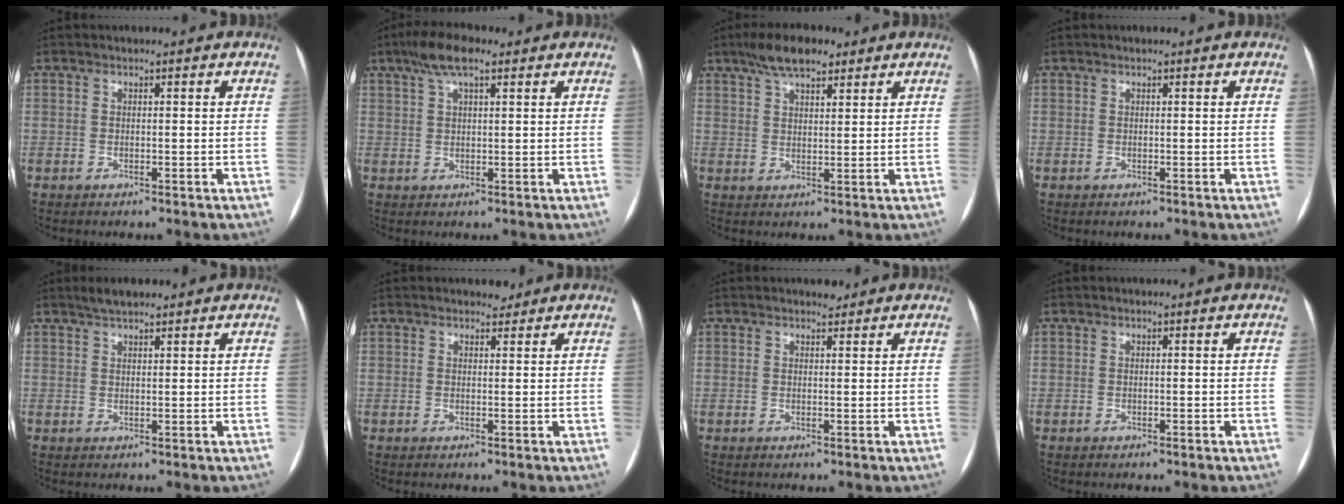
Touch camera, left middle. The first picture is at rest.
{"total": 6.1, "force": [3.8, 1.6, 4.5], "torque": [-0.095, 0.021, 0.068]}
{"total": 6.9, "force": [4.9, 2.3, 4.3], "torque": [-0.081, 0.016, 0.086]}
{"total": 0.0}
{"total": 3.0, "force": [2.5, 0.7, 1.5], "torque": [-0.034, 0.011, 0.045]}
{"total": 1.6, "force": [1.3, 0.7, 0.3], "torque": [-0.006, -0.001, 0.017]}
{"total": 1.4, "force": [1.2, 0.6, 0.4], "torque": [-0.010, -0.001, 0.017]}
{"total": 0.0}